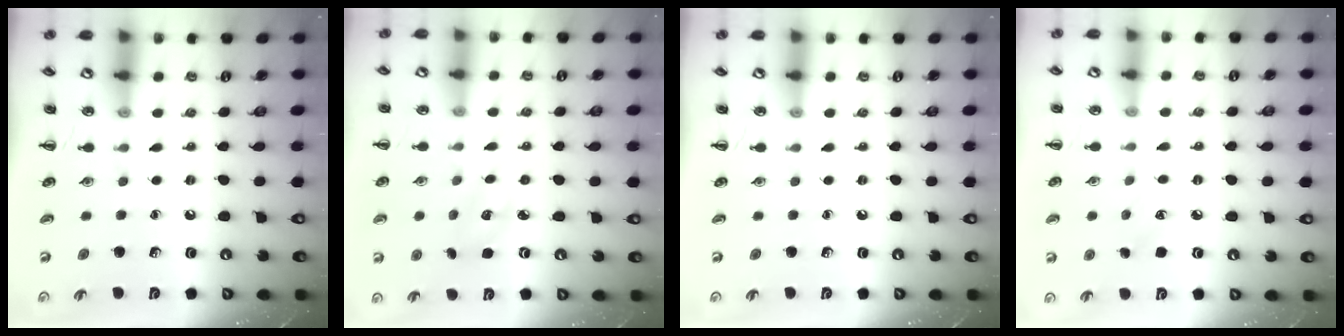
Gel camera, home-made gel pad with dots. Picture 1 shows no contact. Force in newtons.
{"total": 3.8, "press": 3.6, "slide": 1.1}
{"total": 0.0}
{"total": 4.2, "press": 4.1, "slide": 1.2}